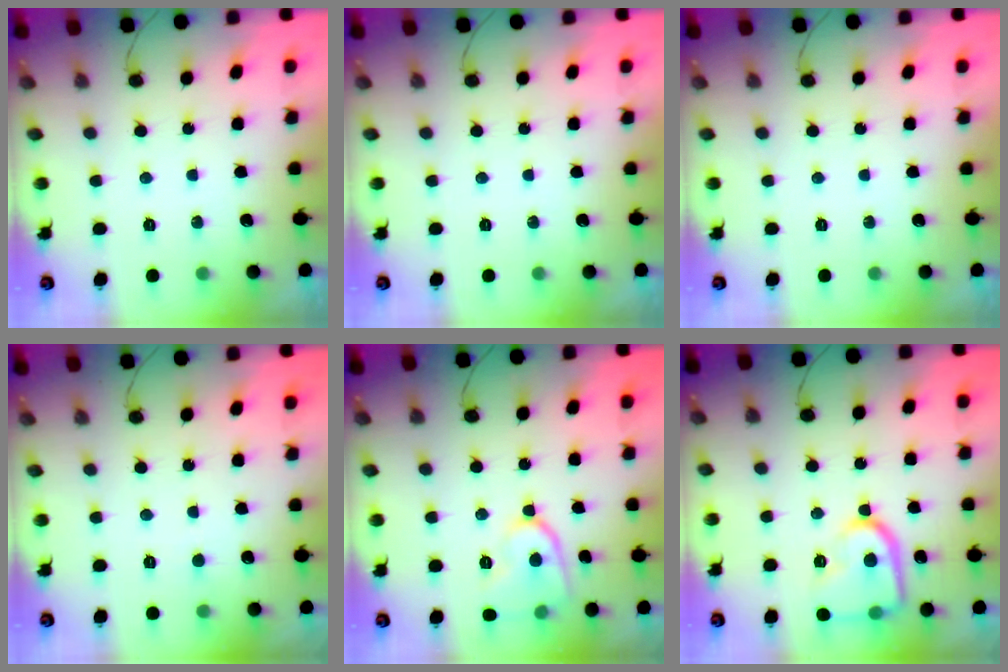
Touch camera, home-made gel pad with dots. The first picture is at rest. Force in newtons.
{"total": 0.0}
{"total": 0.0}
{"total": 2.4, "press": 2.4, "slide": 0.3}
{"total": 9.7, "press": 9.7, "slide": 0.4}
{"total": 14.2, "press": 14.1, "slide": 1.2}